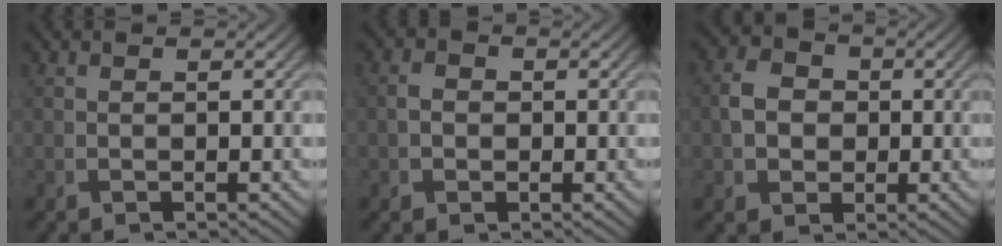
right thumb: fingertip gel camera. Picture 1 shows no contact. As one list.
[{"total": 1.8, "force": [-0.3, 1.5, 0.9], "torque": [-0.020, -0.001, -0.011]}, {"total": 4.5, "force": [-0.2, 3.9, 2.2], "torque": [-0.049, 0.002, -0.013]}]